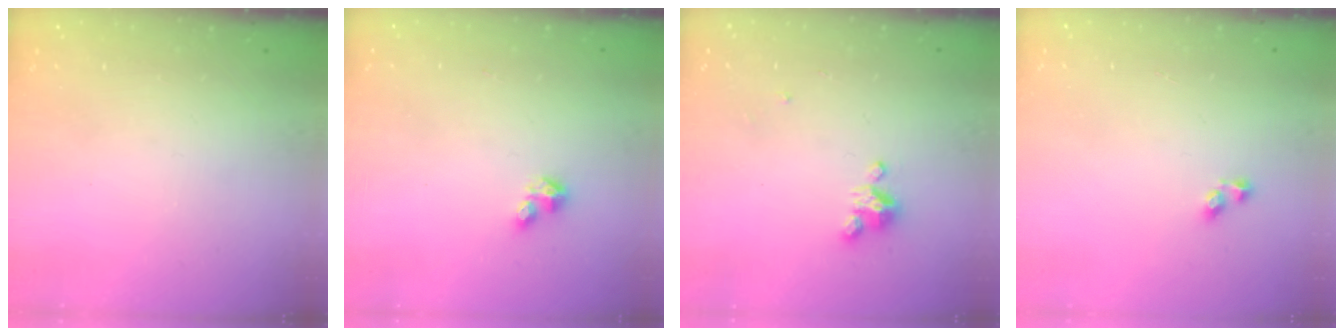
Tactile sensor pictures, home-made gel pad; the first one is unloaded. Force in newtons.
{"total": 2.9, "press": 2.8, "slide": 0.6}
{"total": 2.9, "press": 2.9, "slide": 0.3}
{"total": 2.2, "press": 1.9, "slide": 1.1}